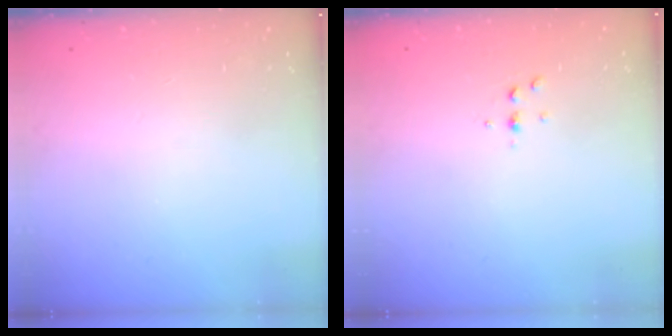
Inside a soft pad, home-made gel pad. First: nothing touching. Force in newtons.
{"total": 2.5, "press": 2.4, "slide": 0.2}